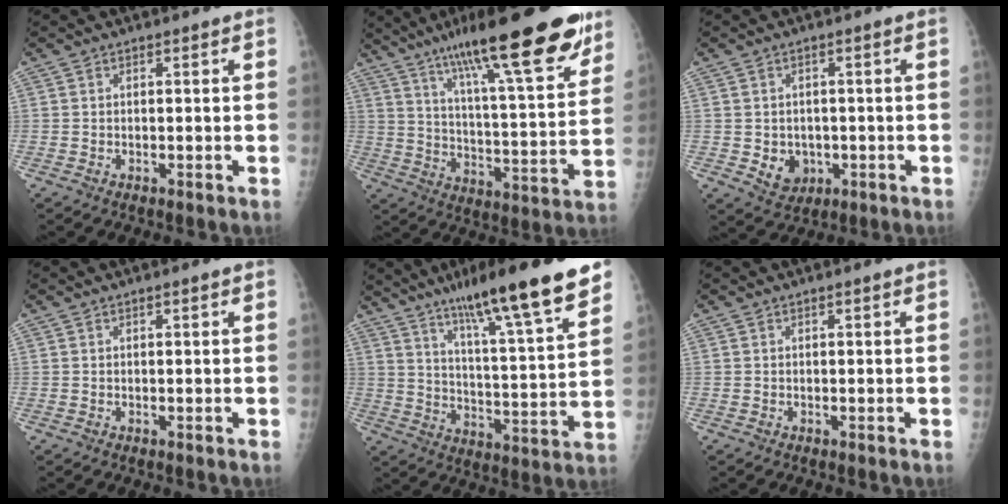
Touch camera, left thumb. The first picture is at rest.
{"total": 26.0, "force": [16.9, 5.1, 19.1], "torque": [-0.274, -0.047, 0.265]}
{"total": 5.0, "force": [-1.0, 4.3, 2.5], "torque": [-0.016, 0.002, -0.001]}
{"total": 1.0, "force": [0.5, 0.1, 0.8], "torque": [-0.014, 0.001, 0.006]}
{"total": 21.8, "force": [14.9, 2.3, 15.8], "torque": [-0.227, -0.057, 0.234]}
{"total": 0.7, "force": [0.3, 0.0, 0.6], "torque": [-0.011, 0.001, 0.004]}